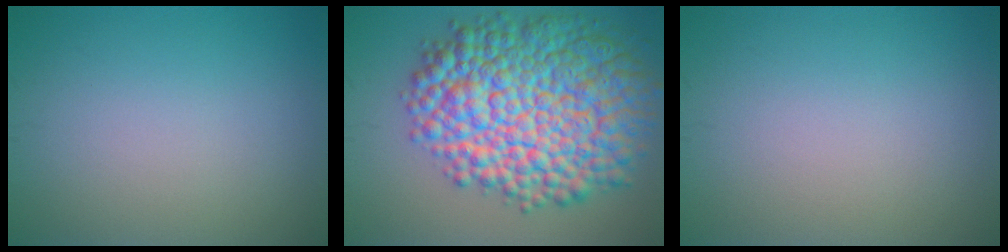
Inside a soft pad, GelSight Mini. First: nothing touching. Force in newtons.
{"total": 14.4, "press": 14.4, "slide": 0.3}
{"total": 0.0}